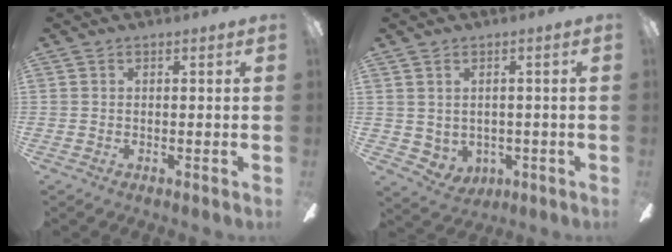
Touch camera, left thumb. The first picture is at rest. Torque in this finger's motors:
{"motor_torque": [-0.16, 0.36, -0.13, -0.02, 0.02]}